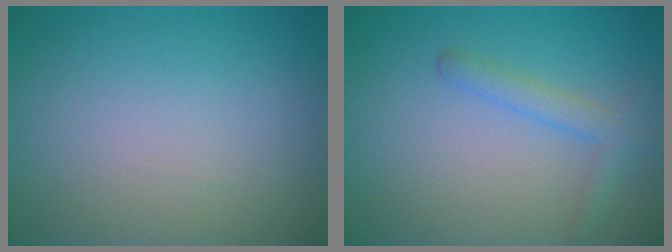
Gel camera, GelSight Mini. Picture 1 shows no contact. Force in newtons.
{"total": 2.0, "press": 2.0, "slide": 0.2}